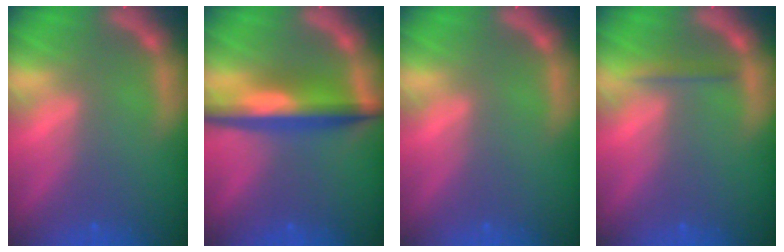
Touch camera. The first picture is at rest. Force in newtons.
{"total": 6.5}
{"total": 0.0}
{"total": 1.4}